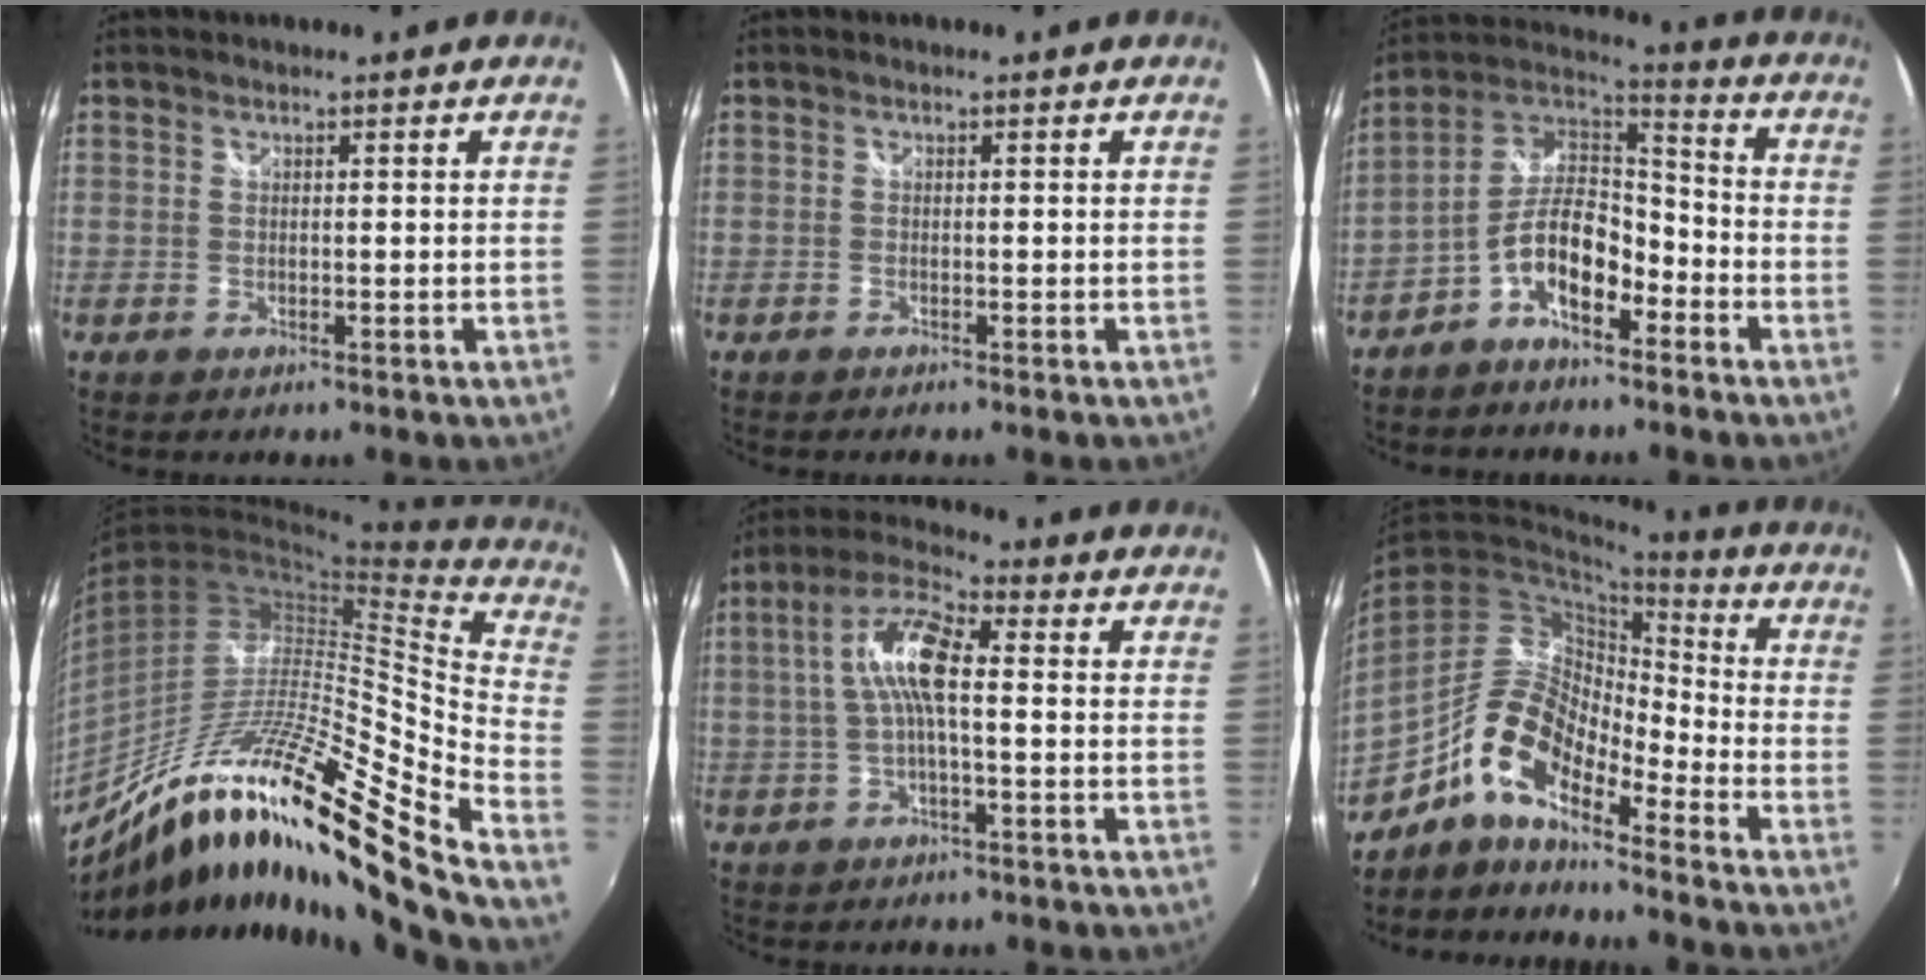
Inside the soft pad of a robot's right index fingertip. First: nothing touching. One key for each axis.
{"total": 0.6, "fx": -0.6, "fy": -0.1, "fz": 0.2, "tx": -0.001, "ty": -0.002, "tz": -0.011}
{"total": 10.9, "fx": -5.5, "fy": 5.1, "fz": 7.9, "tx": -0.164, "ty": 0.016, "tz": -0.102}
{"total": 25.5, "fx": -13.9, "fy": 3.3, "fz": 21.1, "tx": -0.317, "ty": -0.034, "tz": -0.254}
{"total": 8.9, "fx": 0.1, "fy": 2.2, "fz": 8.6, "tx": -0.178, "ty": 0.019, "tz": 0.000}
{"total": 12.1, "fx": -8.1, "fy": 4.1, "fz": 8.0, "tx": -0.148, "ty": 0.015, "tz": -0.161}